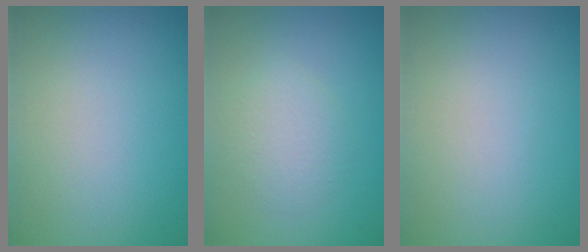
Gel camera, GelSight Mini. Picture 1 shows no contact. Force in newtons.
{"total": 2.3, "press": 2.3, "slide": 0.1}
{"total": 0.0}